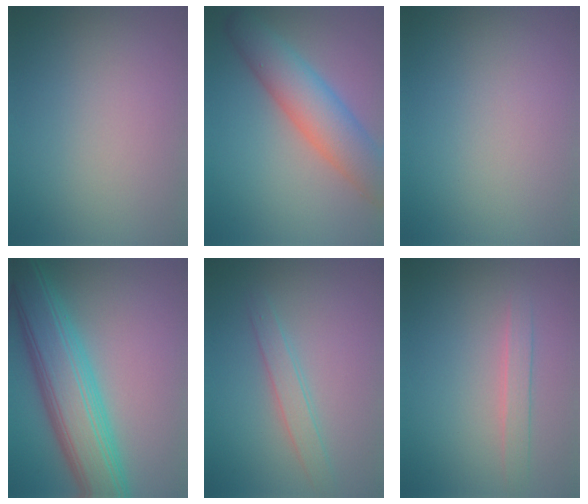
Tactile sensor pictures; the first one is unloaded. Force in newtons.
{"total": 6.9, "press": 6.8, "slide": 0.3}
{"total": 0.0}
{"total": 9.2, "press": 9.2, "slide": 0.2}
{"total": 2.0, "press": 2.0, "slide": 0.2}
{"total": 1.7, "press": 1.7, "slide": 0.0}